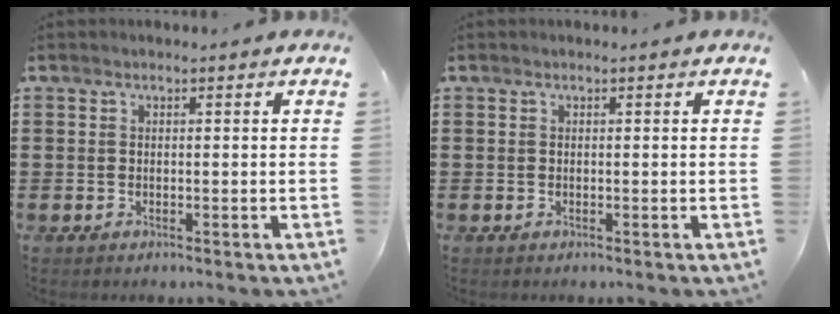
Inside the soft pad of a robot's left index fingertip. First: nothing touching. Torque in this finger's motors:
{"motor_torque": [0.00, 0.00, 0.00, 0.00]}